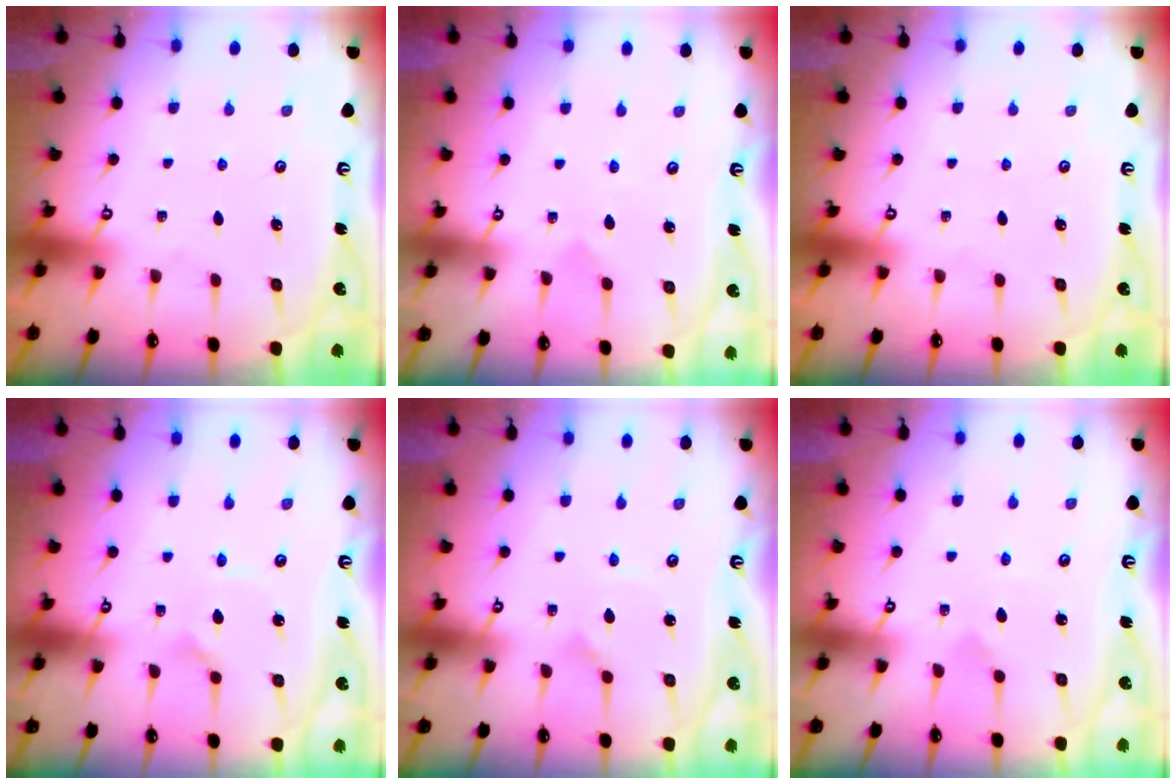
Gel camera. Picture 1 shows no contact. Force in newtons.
{"total": 1.9, "press": 1.9, "slide": 0.1}
{"total": 0.0}
{"total": 2.3, "press": 2.3, "slide": 0.2}
{"total": 1.6, "press": 1.6, "slide": 0.1}
{"total": 2.0, "press": 2.0, "slide": 0.1}